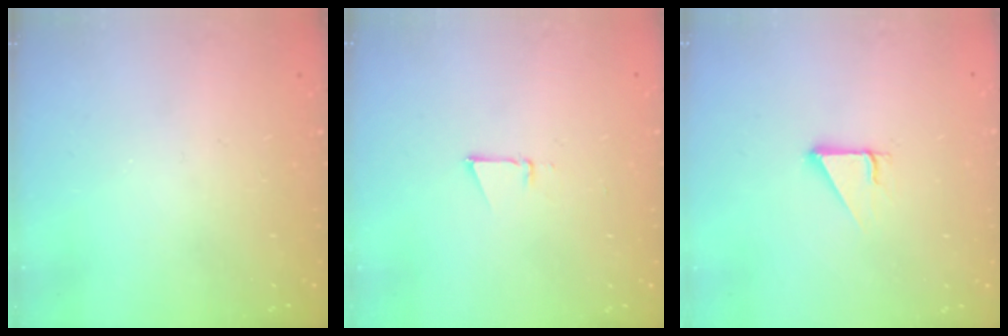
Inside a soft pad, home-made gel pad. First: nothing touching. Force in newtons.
{"total": 3.0, "press": 2.9, "slide": 0.8}
{"total": 2.7, "press": 2.7, "slide": 0.3}